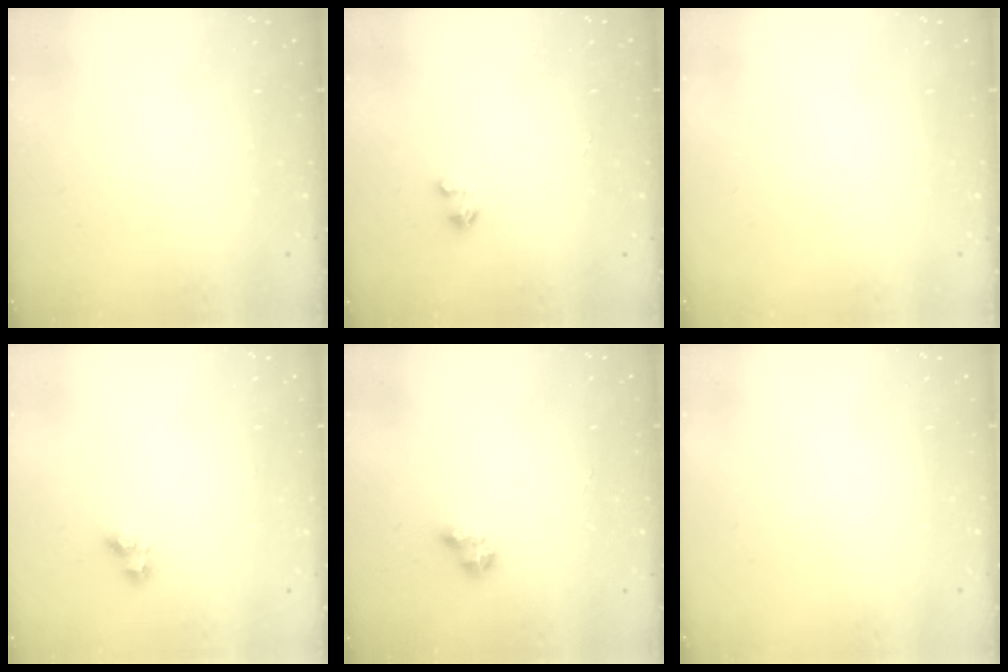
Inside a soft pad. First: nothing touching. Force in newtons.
{"total": 0.0}
{"total": 0.0}
{"total": 2.4, "press": 2.4, "slide": 0.2}
{"total": 4.3, "press": 4.3, "slide": 0.4}
{"total": 0.0}